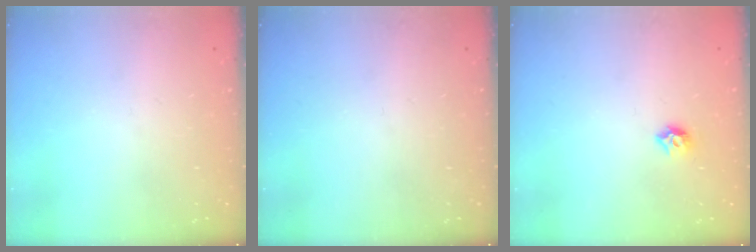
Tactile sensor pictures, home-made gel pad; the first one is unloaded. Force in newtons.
{"total": 0.0}
{"total": 5.5, "press": 5.4, "slide": 0.9}